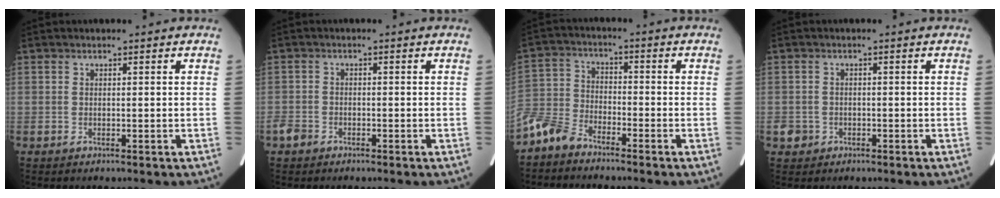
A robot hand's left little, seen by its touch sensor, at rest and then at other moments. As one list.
[{"total": 2.0, "force": [-1.5, 1.3, 0.6], "torque": [-0.018, 0.003, -0.027]}, {"total": 6.5, "force": [-5.7, 2.4, 2.2], "torque": [-0.056, -0.011, -0.125]}, {"total": 2.0, "force": [-0.9, 1.8, 0.3], "torque": [-0.007, 0.007, -0.014]}]